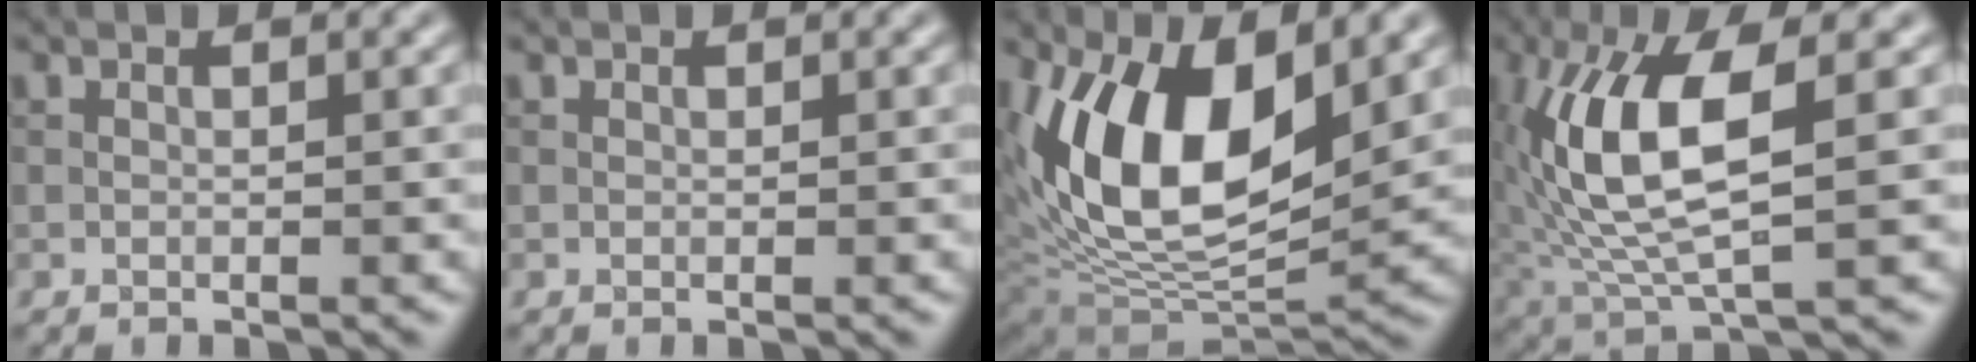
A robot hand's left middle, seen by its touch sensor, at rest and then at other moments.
{"total": 0.0}
{"total": 12.6, "force": [3.4, 6.4, 10.4], "torque": [-0.182, -0.009, 0.056]}
{"total": 8.9, "force": [1.4, 3.0, 8.3], "torque": [-0.178, 0.002, 0.028]}